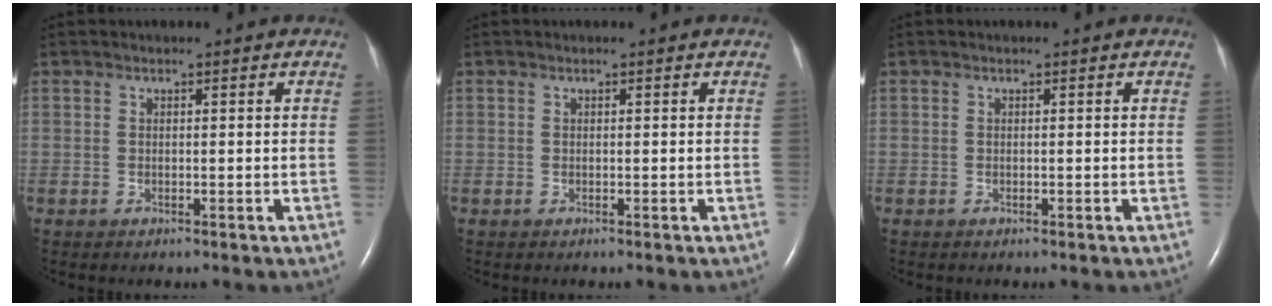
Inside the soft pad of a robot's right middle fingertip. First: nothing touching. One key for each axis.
{"total": 0.0}
{"total": 0.0}